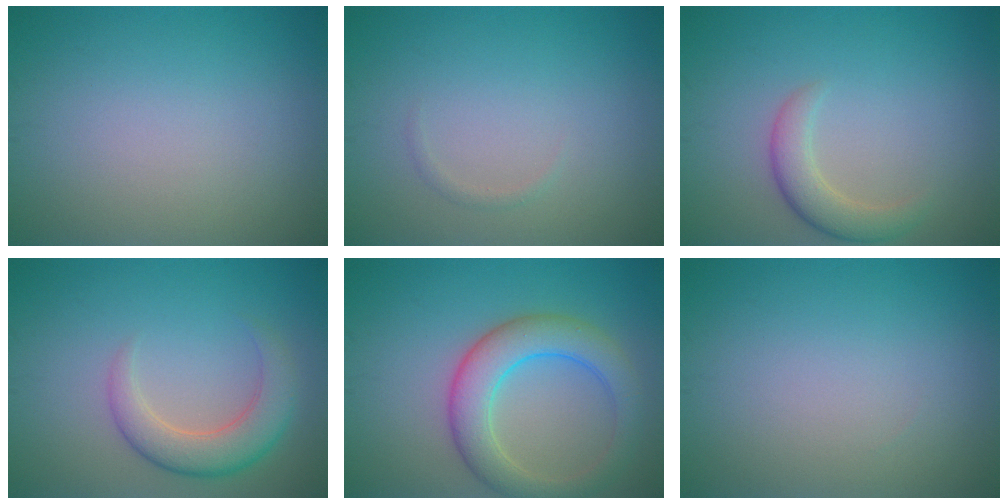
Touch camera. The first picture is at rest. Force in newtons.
{"total": 0.6, "press": 0.6, "slide": 0.0}
{"total": 2.9, "press": 2.9, "slide": 0.2}
{"total": 5.3, "press": 5.3, "slide": 0.1}
{"total": 5.9, "press": 5.8, "slide": 0.3}
{"total": 0.0}